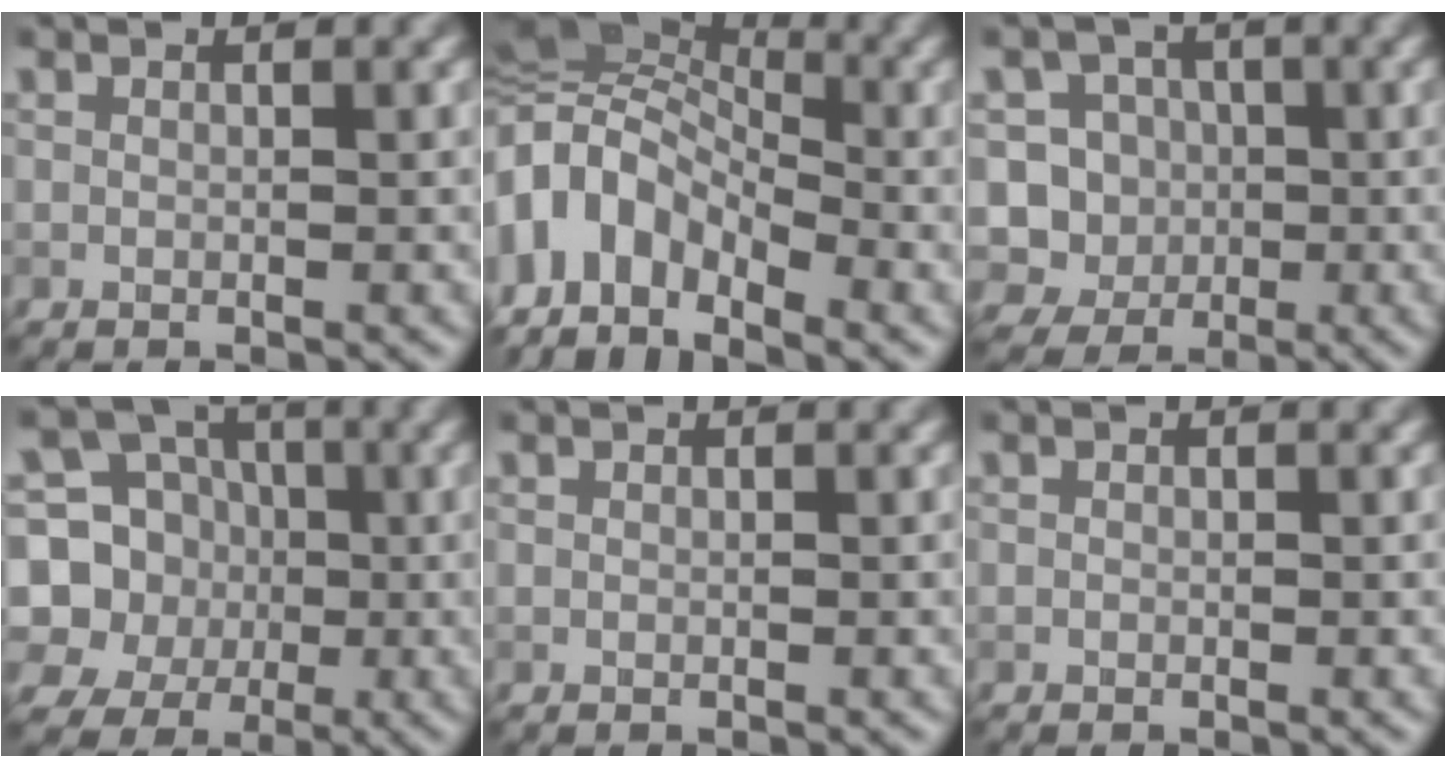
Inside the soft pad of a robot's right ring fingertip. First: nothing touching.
{"total": 9.5, "force": [-4.3, 6.1, 5.8], "torque": [-0.110, -0.001, -0.094]}
{"total": 8.1, "force": [-1.9, 7.6, 2.0], "torque": [-0.037, 0.022, -0.064]}
{"total": 9.3, "force": [-0.5, 8.7, 3.4], "torque": [-0.085, 0.022, -0.034]}
{"total": 0.0}
{"total": 0.0}